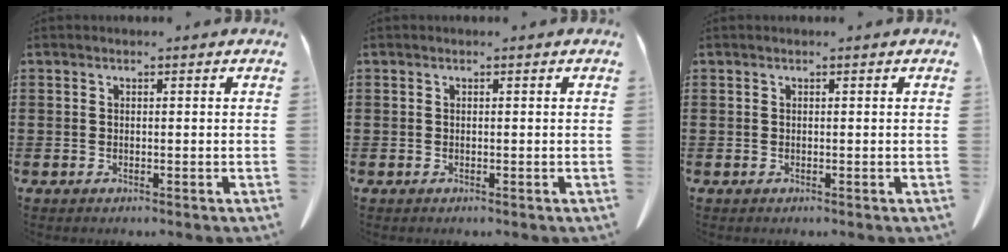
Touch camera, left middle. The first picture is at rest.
{"total": 0.0}
{"total": 0.0}